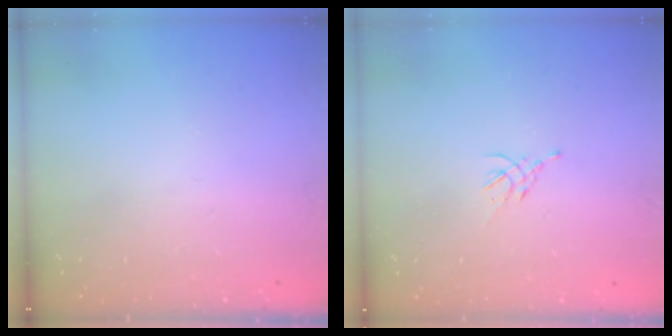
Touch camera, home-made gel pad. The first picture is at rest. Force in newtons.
{"total": 1.9, "press": 1.8, "slide": 0.5}